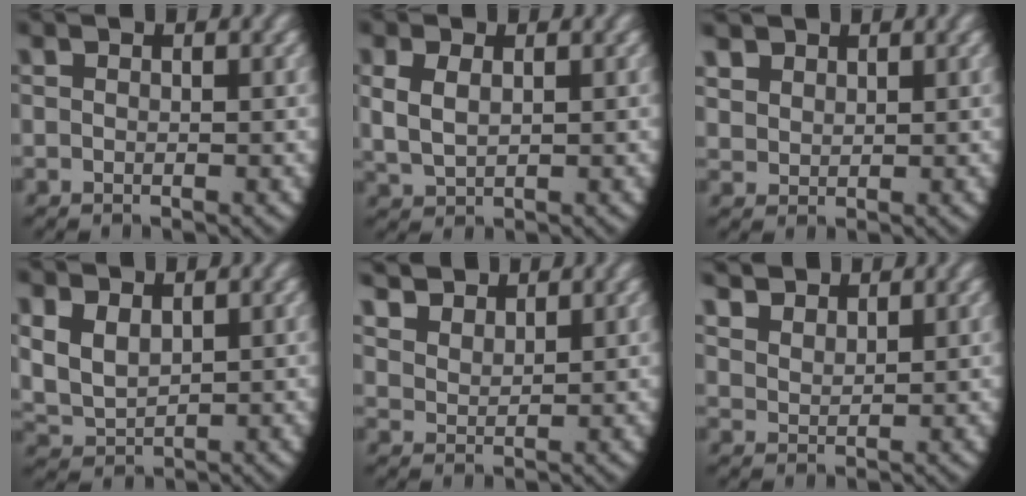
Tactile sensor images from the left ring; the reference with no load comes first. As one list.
[{"total": 4.0, "force": [0.7, 3.3, 2.2], "torque": [-0.062, -0.005, 0.019]}, {"total": 2.7, "force": [1.8, 1.8, 0.9], "torque": [-0.025, -0.003, 0.042]}, {"total": 5.4, "force": [0.6, 4.7, 2.7], "torque": [-0.087, -0.018, 0.022]}, {"total": 3.4, "force": [2.9, 1.6, 1.1], "torque": [-0.027, -0.004, 0.060]}, {"total": 3.1, "force": [2.7, 1.2, 0.8], "torque": [-0.019, -0.004, 0.058]}]